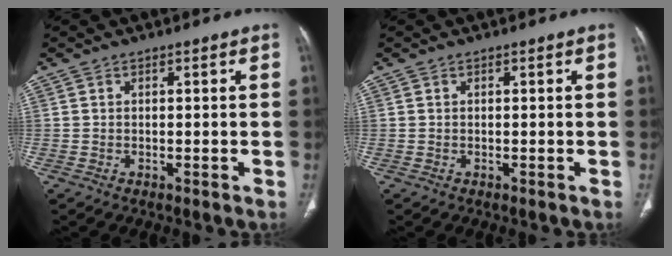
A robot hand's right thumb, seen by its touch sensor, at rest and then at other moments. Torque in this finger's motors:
{"motor_torque": [0.00, 0.00, -0.11, 0.11, 0.01]}